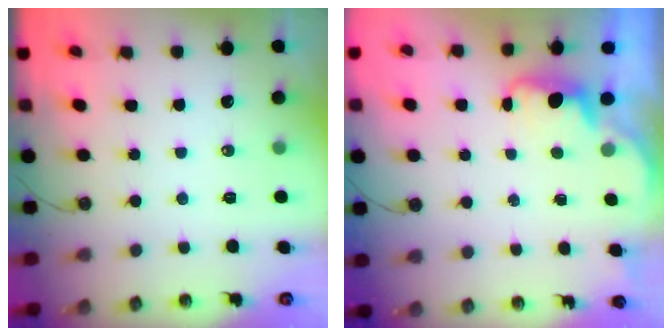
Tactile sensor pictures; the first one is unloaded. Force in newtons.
{"total": 2.1, "press": 2.0, "slide": 0.7}